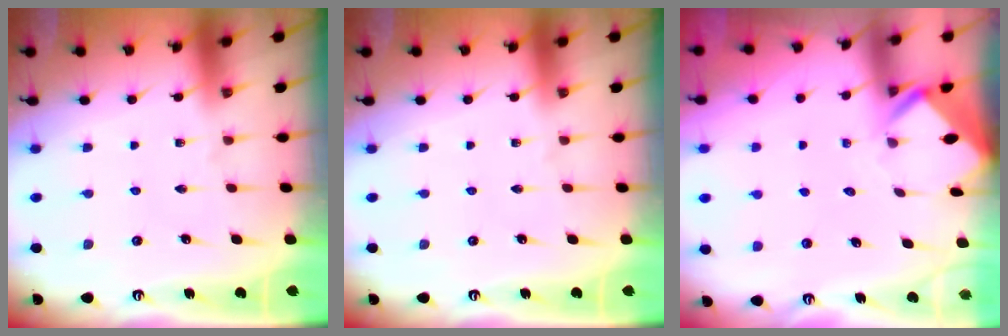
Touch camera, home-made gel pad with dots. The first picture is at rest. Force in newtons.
{"total": 0.0}
{"total": 3.0, "press": 3.0, "slide": 0.2}